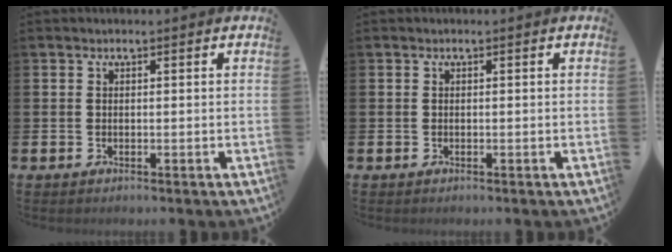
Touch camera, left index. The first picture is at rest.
{"total": 0.0}